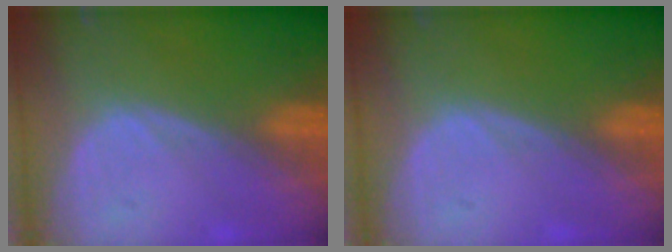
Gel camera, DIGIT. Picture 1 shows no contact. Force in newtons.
{"total": 0.0}